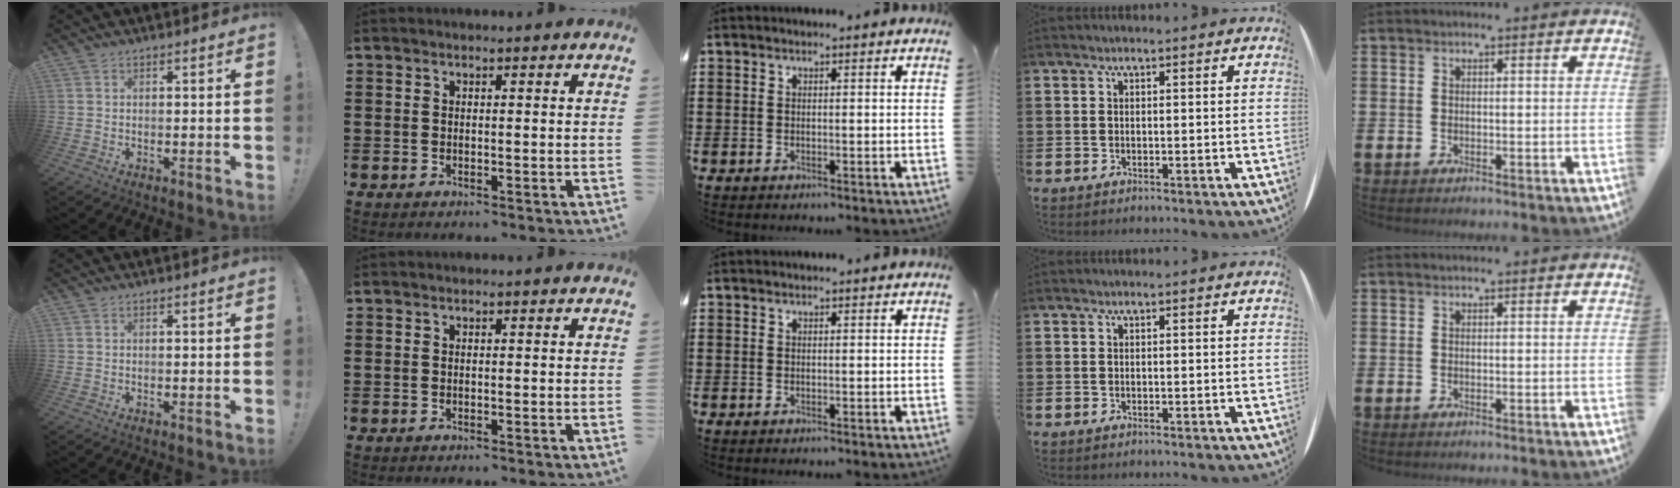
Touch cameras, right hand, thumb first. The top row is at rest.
{}